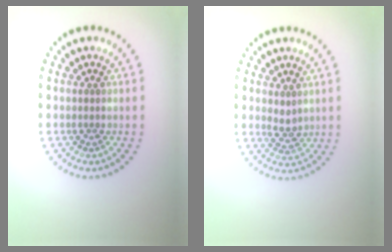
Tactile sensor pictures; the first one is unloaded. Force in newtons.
{"total": 1.5, "press": 1.3, "slide": 0.6}